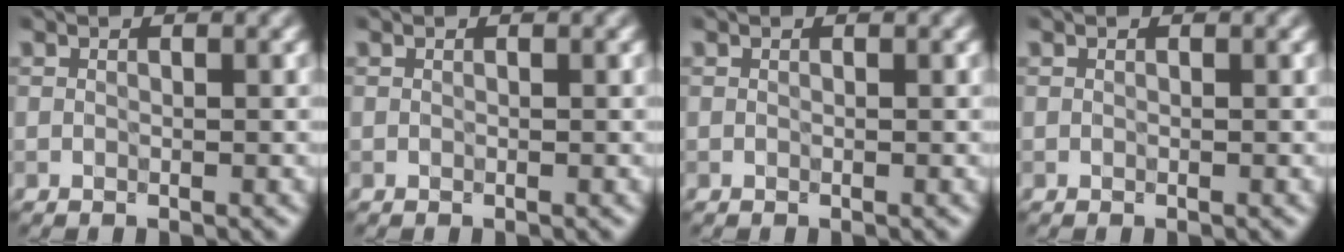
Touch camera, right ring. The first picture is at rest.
{"total": 0.0}
{"total": 0.0}
{"total": 0.0}